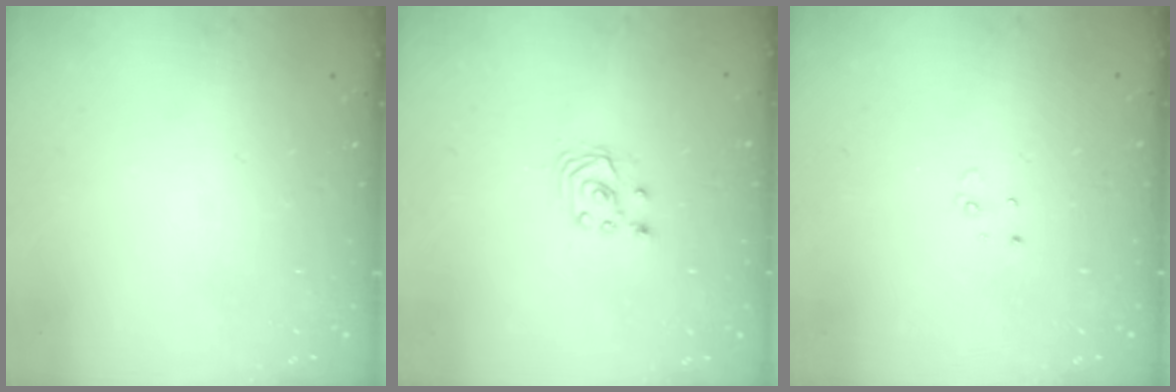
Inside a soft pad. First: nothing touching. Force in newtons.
{"total": 2.5, "press": 2.5, "slide": 0.3}
{"total": 2.3, "press": 2.3, "slide": 0.2}